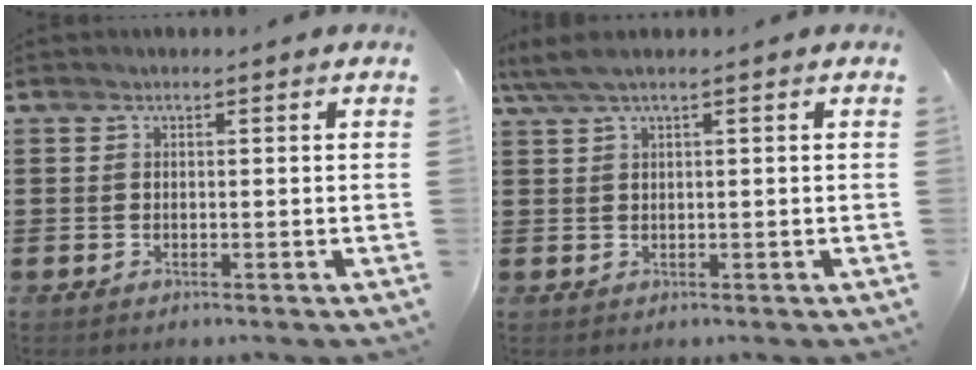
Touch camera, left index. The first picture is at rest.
{"total": 2.5, "force": [1.1, 0.1, 2.3], "torque": [-0.051, -0.004, 0.017]}